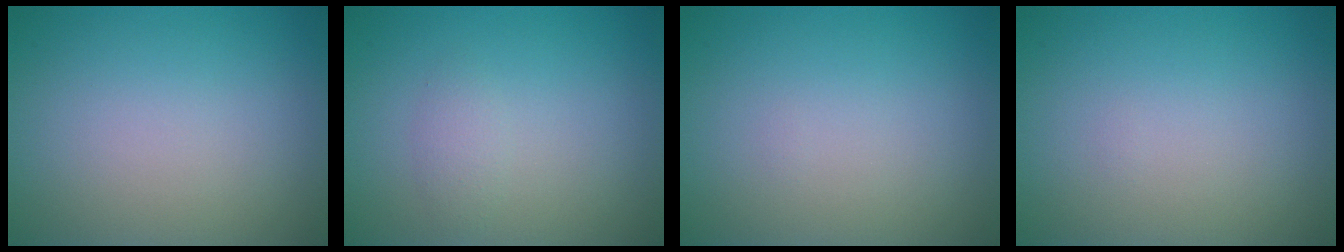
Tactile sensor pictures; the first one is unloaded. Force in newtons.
{"total": 1.1, "press": 1.1, "slide": 0.1}
{"total": 0.0}
{"total": 0.0}